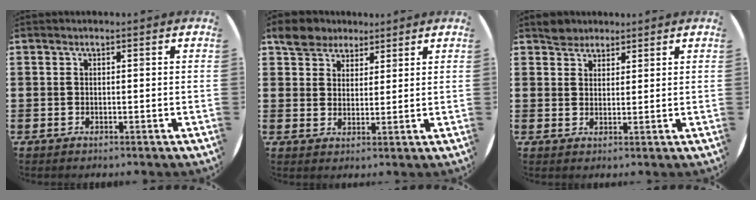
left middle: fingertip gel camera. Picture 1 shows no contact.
{"total": 4.7, "force": [4.0, 2.5, 0.4], "torque": [-0.017, -0.001, 0.076]}
{"total": 2.7, "force": [2.5, 1.1, -0.2], "torque": [0.005, 0.004, 0.049]}